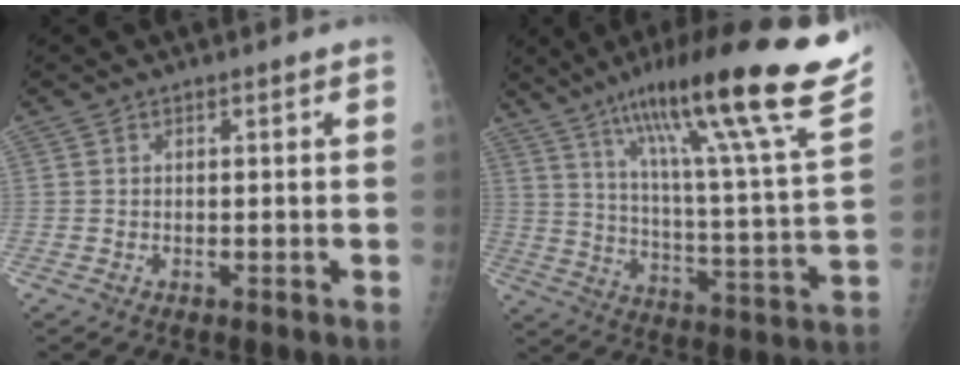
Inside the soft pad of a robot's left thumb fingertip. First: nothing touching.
{"total": 29.2, "force": [18.7, 3.1, 22.2], "torque": [-0.334, -0.058, 0.283]}